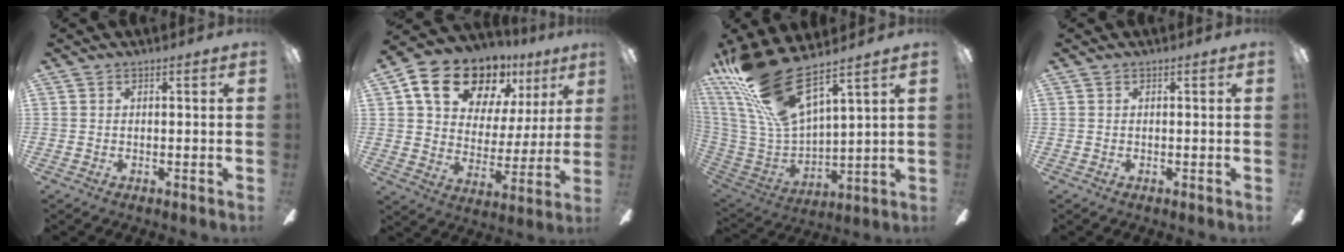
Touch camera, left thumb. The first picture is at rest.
{"total": 19.0, "force": [12.7, 11.0, 8.9], "torque": [-0.156, -0.067, 0.229]}
{"total": 21.4, "force": [15.2, 6.0, 13.9], "torque": [-0.309, -0.102, 0.264]}
{"total": 0.0}